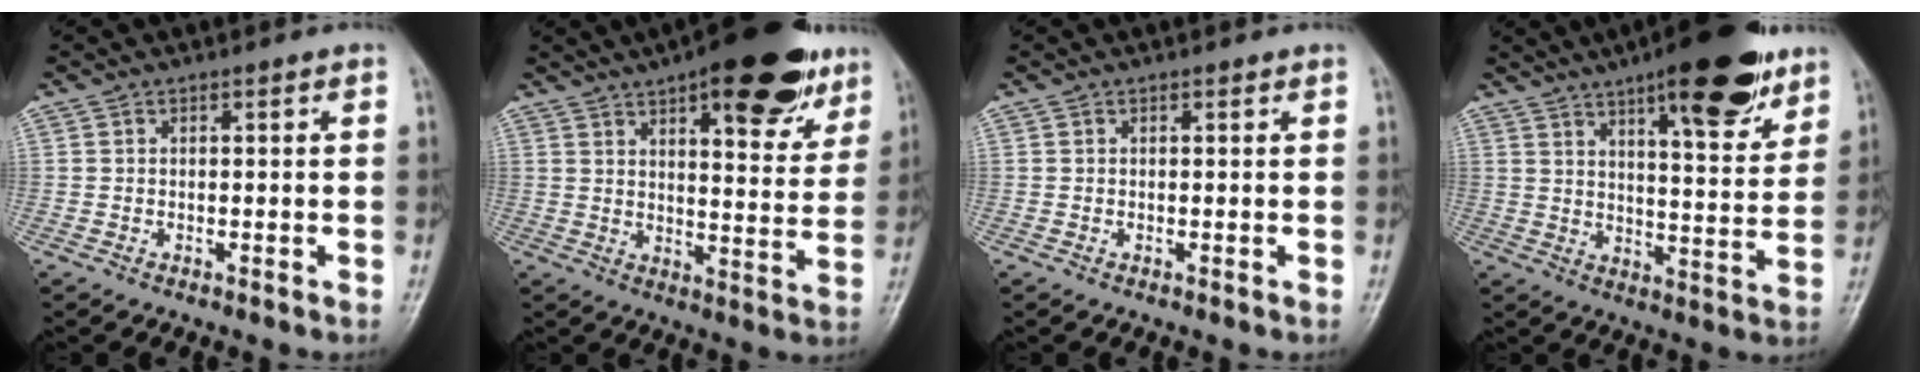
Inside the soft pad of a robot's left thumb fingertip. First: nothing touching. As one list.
[{"total": 20.8, "force": [12.2, 7.6, 15.0], "torque": [-0.167, -0.035, 0.171]}, {"total": 0.0}, {"total": 18.1, "force": [11.3, 5.2, 13.2], "torque": [-0.156, -0.054, 0.166]}]